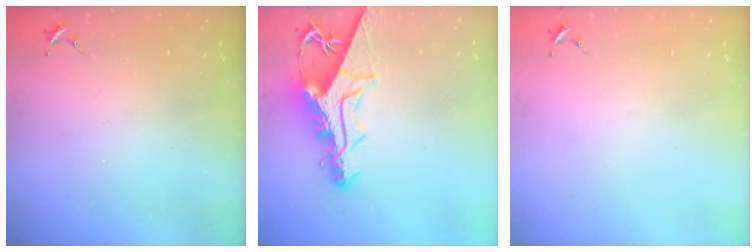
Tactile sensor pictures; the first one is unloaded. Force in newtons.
{"total": 15.3, "press": 15.3, "slide": 1.3}
{"total": 0.0}